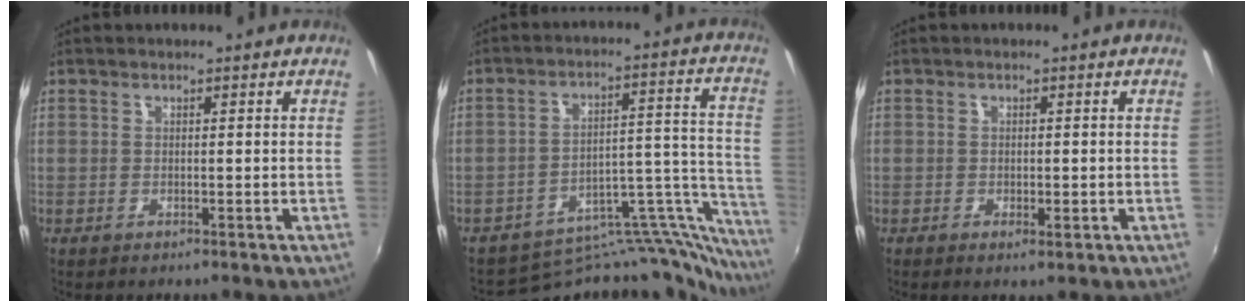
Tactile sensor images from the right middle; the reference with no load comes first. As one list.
[{"total": 18.2, "force": [-17.9, 2.9, 1.6], "torque": [0.006, 0.056, -0.258]}, {"total": 1.2, "force": [-0.2, 0.6, 1.0], "torque": [-0.014, -0.005, -0.006]}]